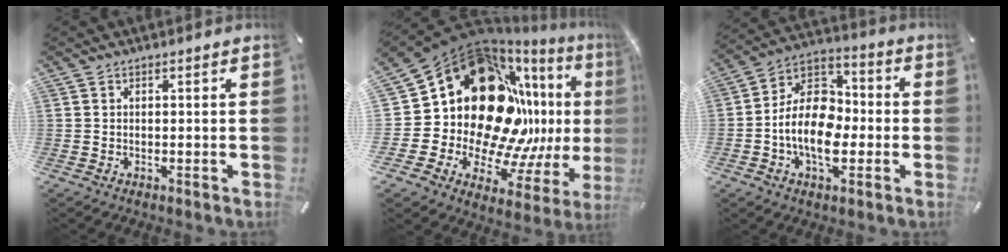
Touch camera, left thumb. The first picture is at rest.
{"total": 29.4, "force": [6.3, 21.3, 19.3], "torque": [-0.314, -0.105, 0.163]}
{"total": 14.7, "force": [-3.8, 10.1, 10.0], "torque": [-0.201, 0.017, -0.071]}